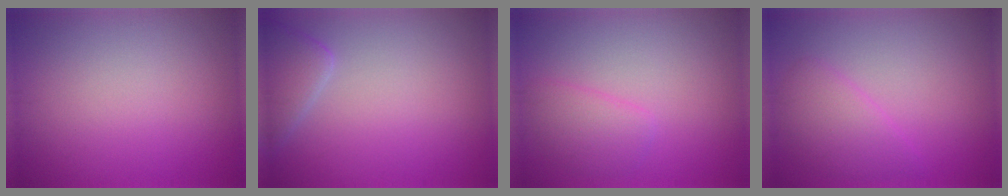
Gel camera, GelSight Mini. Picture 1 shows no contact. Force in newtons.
{"total": 2.8, "press": 2.8, "slide": 0.2}
{"total": 2.2, "press": 2.1, "slide": 0.2}
{"total": 2.7, "press": 2.7, "slide": 0.1}